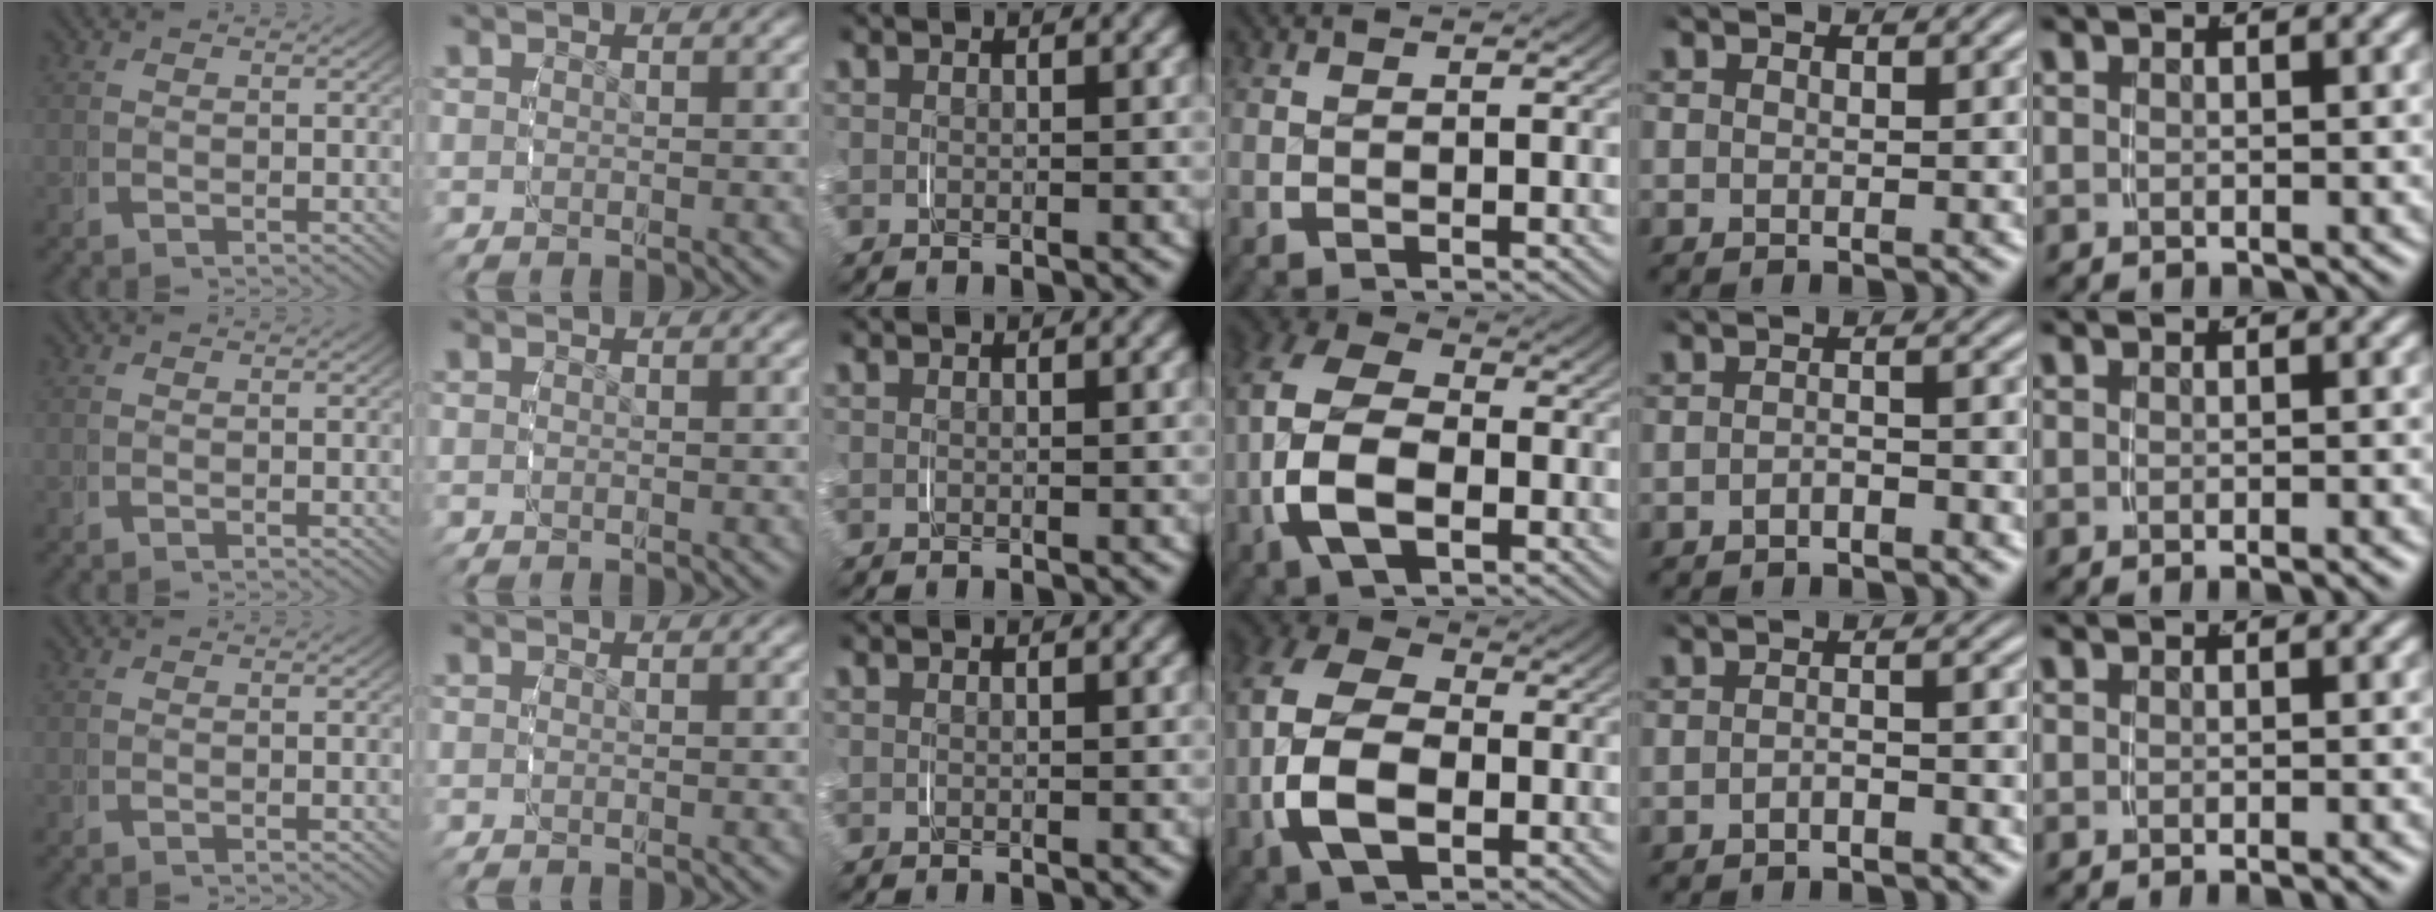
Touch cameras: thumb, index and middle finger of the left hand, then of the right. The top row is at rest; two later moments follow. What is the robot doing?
{"motion": "grasp_and_lifting", "object": "napkin"}